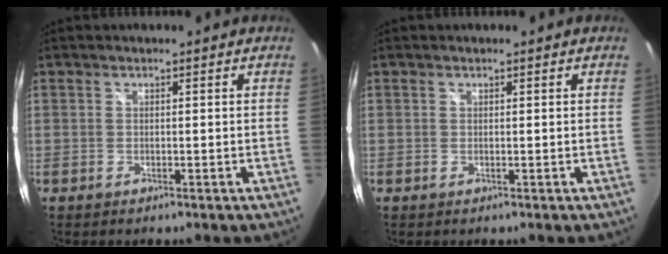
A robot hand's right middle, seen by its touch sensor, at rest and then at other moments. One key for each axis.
{"total": 0.0}